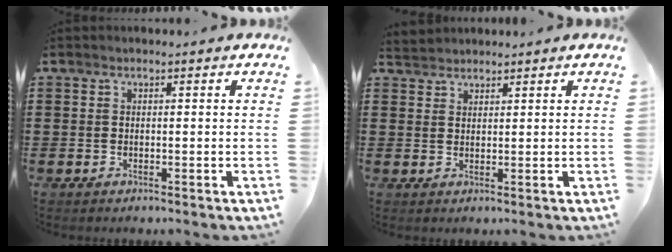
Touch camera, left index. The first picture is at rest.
{"total": 1.8, "force": [1.7, 0.4, -0.3], "torque": [-0.001, 0.004, 0.036]}